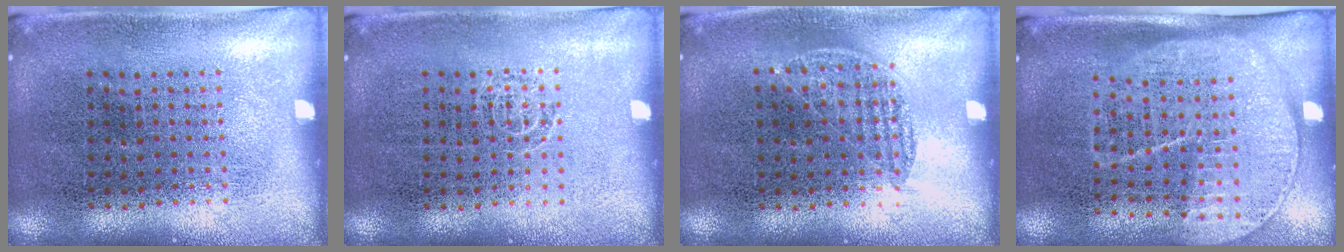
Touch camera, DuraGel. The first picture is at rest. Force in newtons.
{"total": 0.7, "press": 0.7, "slide": 0.2}
{"total": 0.7, "press": 0.6, "slide": 0.4}
{"total": 1.8, "press": 1.4, "slide": 1.0}